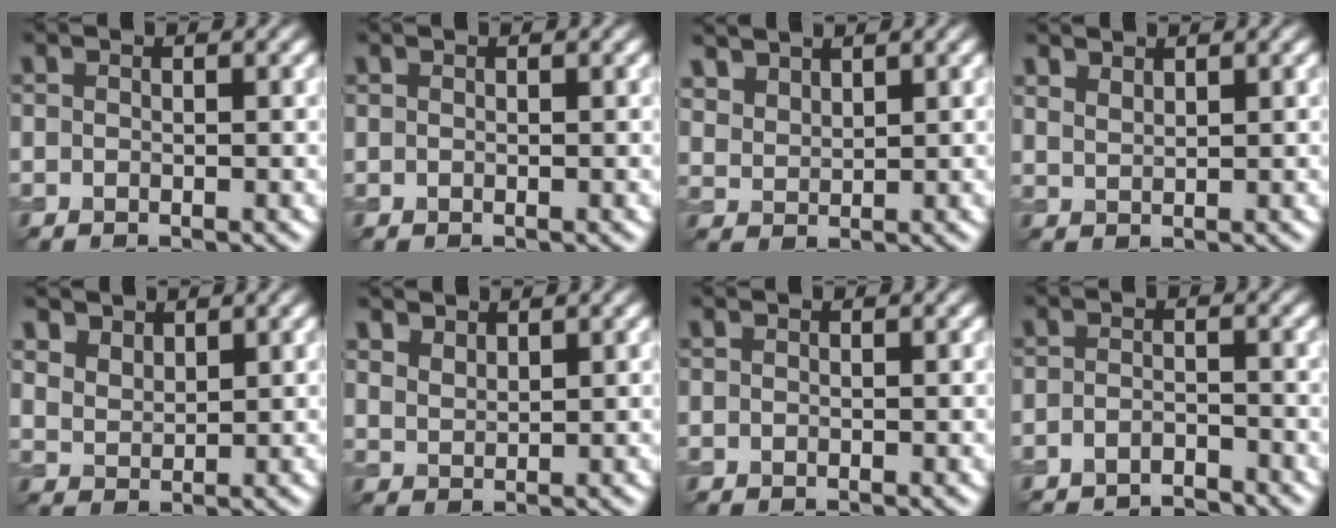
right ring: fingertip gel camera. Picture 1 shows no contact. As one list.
[{"total": 0.0}, {"total": 2.9, "force": [2.6, 1.2, 0.8], "torque": [-0.027, -0.001, 0.062]}, {"total": 1.5, "force": [1.4, 0.4, 0.5], "torque": [-0.012, 0.000, 0.032]}, {"total": 2.8, "force": [2.2, 1.5, 0.9], "torque": [-0.029, -0.007, 0.048]}, {"total": 1.9, "force": [1.7, 0.8, 0.6], "torque": [-0.015, 0.002, 0.037]}, {"total": 0.0}, {"total": 3.4, "force": [-3.3, 0.4, 0.9], "torque": [-0.016, -0.008, -0.059]}]